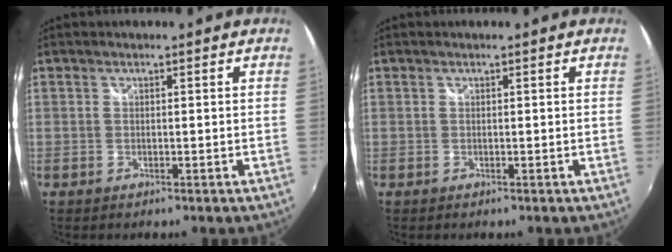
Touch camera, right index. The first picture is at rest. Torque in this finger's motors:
{"motor_torque": [-0.01, 0.01, 0.00, 0.00]}